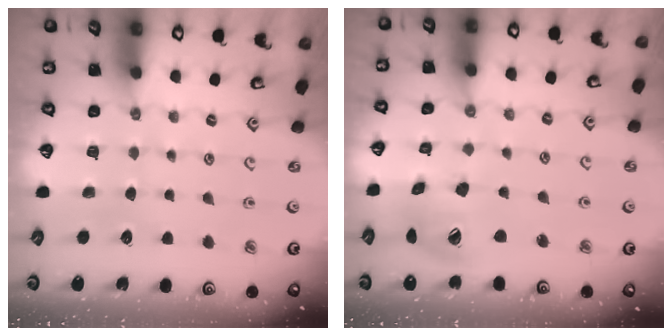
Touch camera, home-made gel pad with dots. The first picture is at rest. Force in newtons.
{"total": 15.9, "press": 15.8, "slide": 2.3}